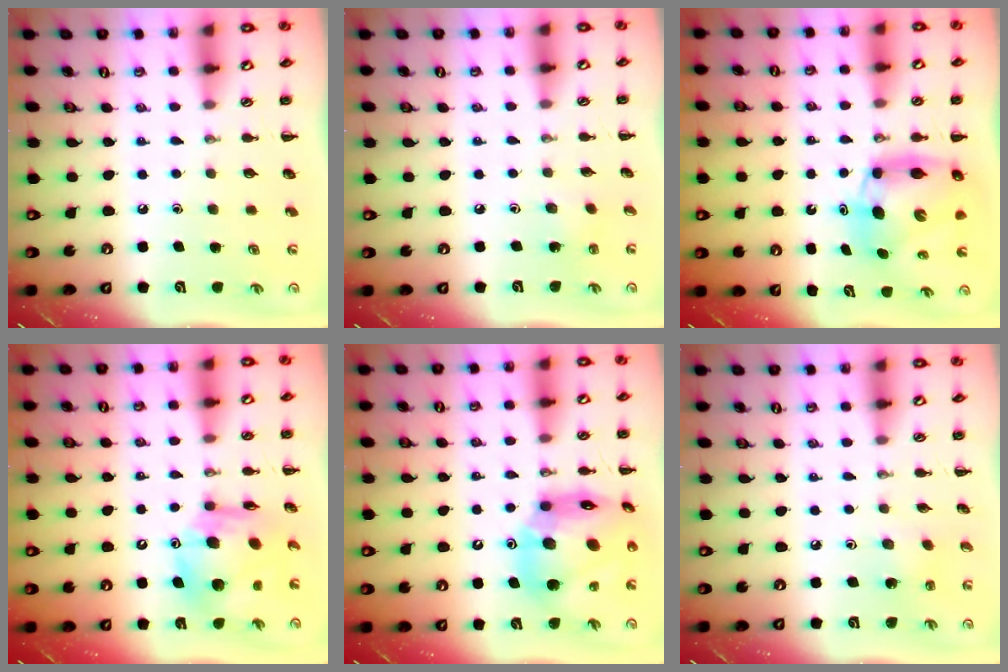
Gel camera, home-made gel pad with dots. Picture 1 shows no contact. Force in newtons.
{"total": 1.8, "press": 1.7, "slide": 0.7}
{"total": 8.4, "press": 8.1, "slide": 2.4}
{"total": 11.6, "press": 11.1, "slide": 3.3}
{"total": 18.2, "press": 17.4, "slide": 5.2}
{"total": 1.5, "press": 1.4, "slide": 0.6}